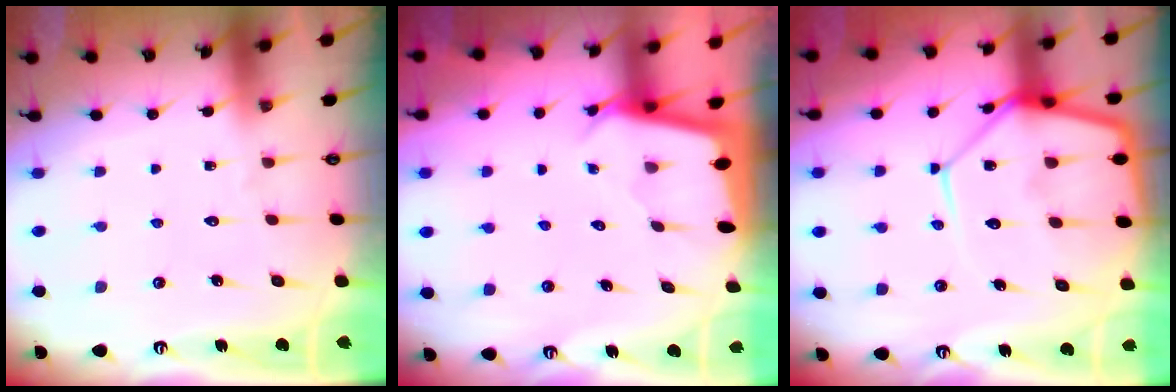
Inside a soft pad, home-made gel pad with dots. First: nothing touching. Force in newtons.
{"total": 2.4, "press": 2.4, "slide": 0.2}
{"total": 16.0, "press": 15.9, "slide": 1.5}